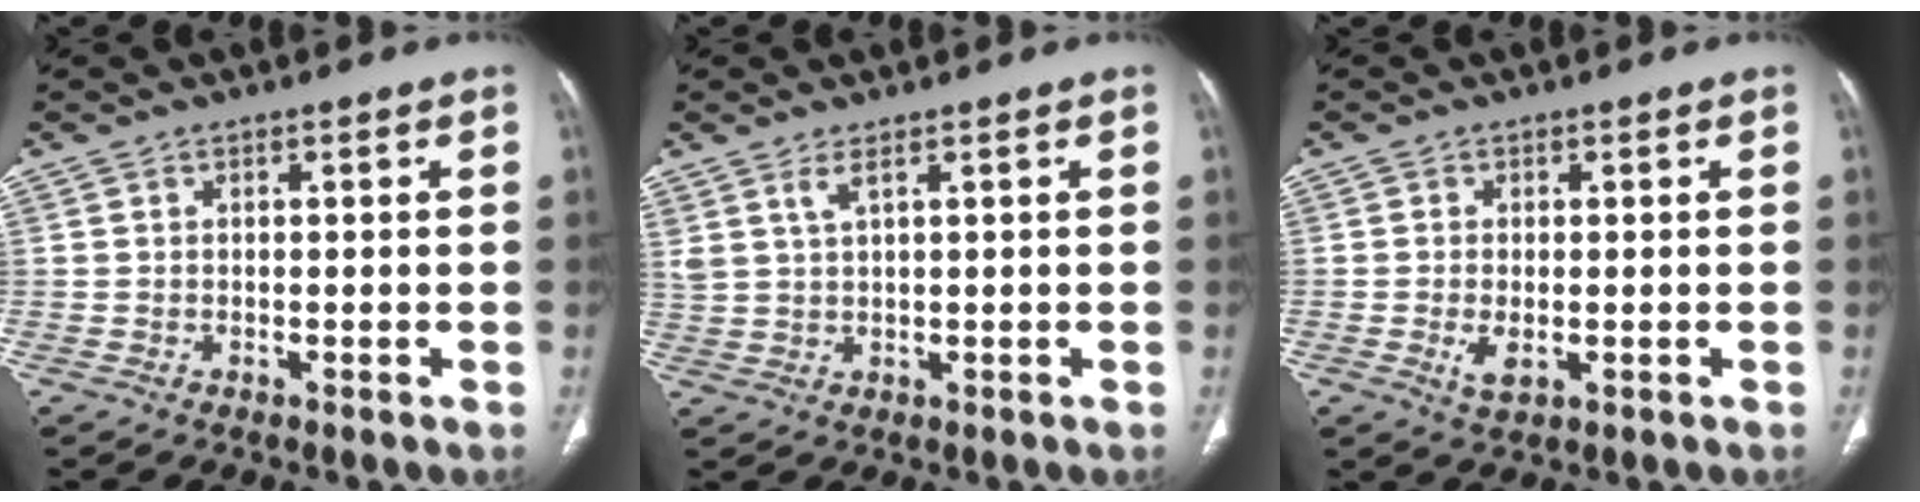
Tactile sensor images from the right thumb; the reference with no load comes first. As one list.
[{"total": 2.9, "force": [1.9, 0.6, 2.2], "torque": [-0.051, -0.010, 0.045]}, {"total": 3.3, "force": [-0.7, 1.6, 2.8], "torque": [-0.055, -0.006, -0.009]}]